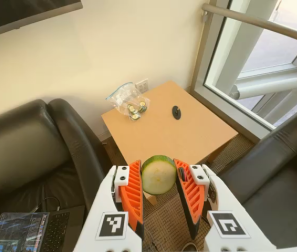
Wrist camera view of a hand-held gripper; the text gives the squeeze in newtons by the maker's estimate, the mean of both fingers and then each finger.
{"total": 11.5, "left": 12.2, "right": 10.8}